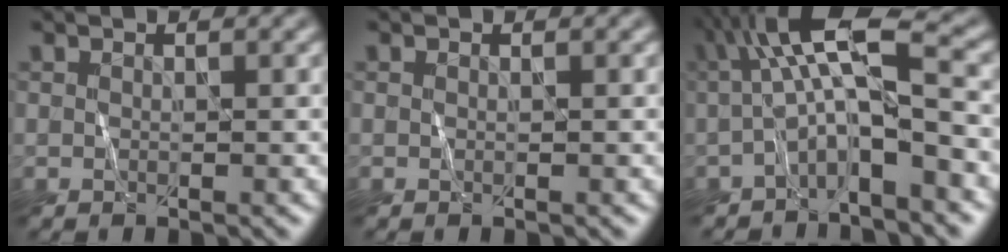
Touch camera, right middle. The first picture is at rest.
{"total": 0.0}
{"total": 6.3, "force": [-1.0, 1.3, 6.1], "torque": [-0.109, 0.029, -0.030]}